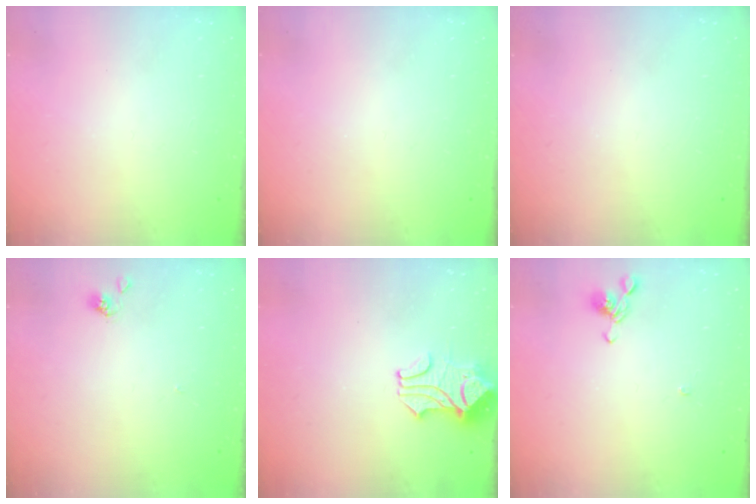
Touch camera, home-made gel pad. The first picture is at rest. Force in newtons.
{"total": 0.0}
{"total": 0.0}
{"total": 1.8, "press": 1.8, "slide": 0.1}
{"total": 1.8, "press": 1.4, "slide": 1.2}
{"total": 5.3, "press": 5.3, "slide": 0.5}